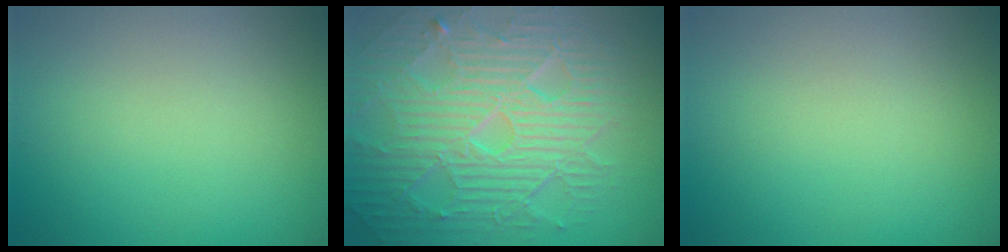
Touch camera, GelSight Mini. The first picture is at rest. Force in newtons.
{"total": 10.2, "press": 6.5, "slide": 7.8}
{"total": 0.0}